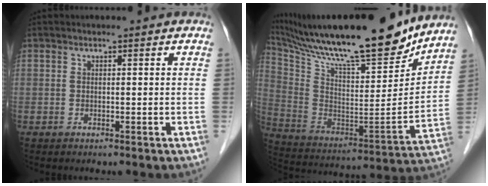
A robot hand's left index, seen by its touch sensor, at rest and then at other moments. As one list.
[{"total": 29.4, "force": [24.9, 4.3, 15.0], "torque": [-0.279, -0.037, 0.385]}]